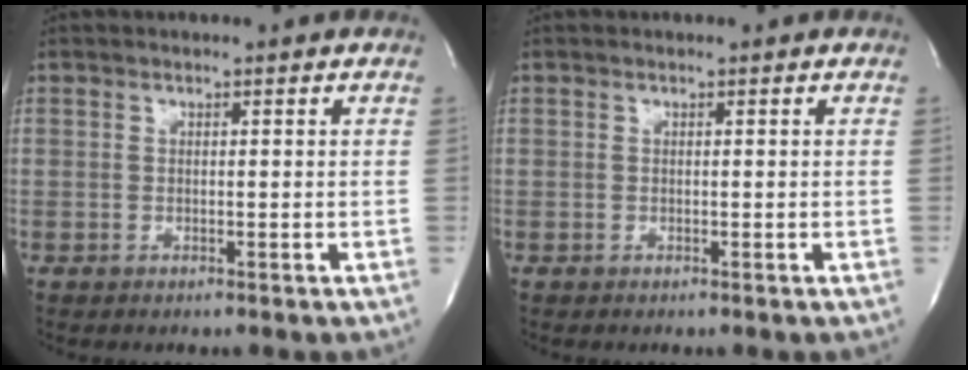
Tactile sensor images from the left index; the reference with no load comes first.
{"total": 0.0}